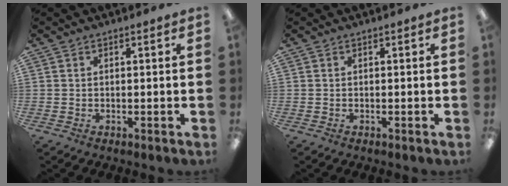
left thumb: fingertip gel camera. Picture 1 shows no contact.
{"total": 0.0}